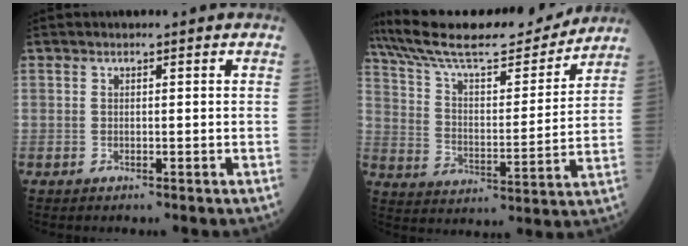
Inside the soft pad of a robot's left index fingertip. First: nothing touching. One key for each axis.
{"total": 20.5, "fx": 18.9, "fy": 2.8, "fz": 7.5, "tx": -0.133, "ty": 0.000, "tz": 0.300}